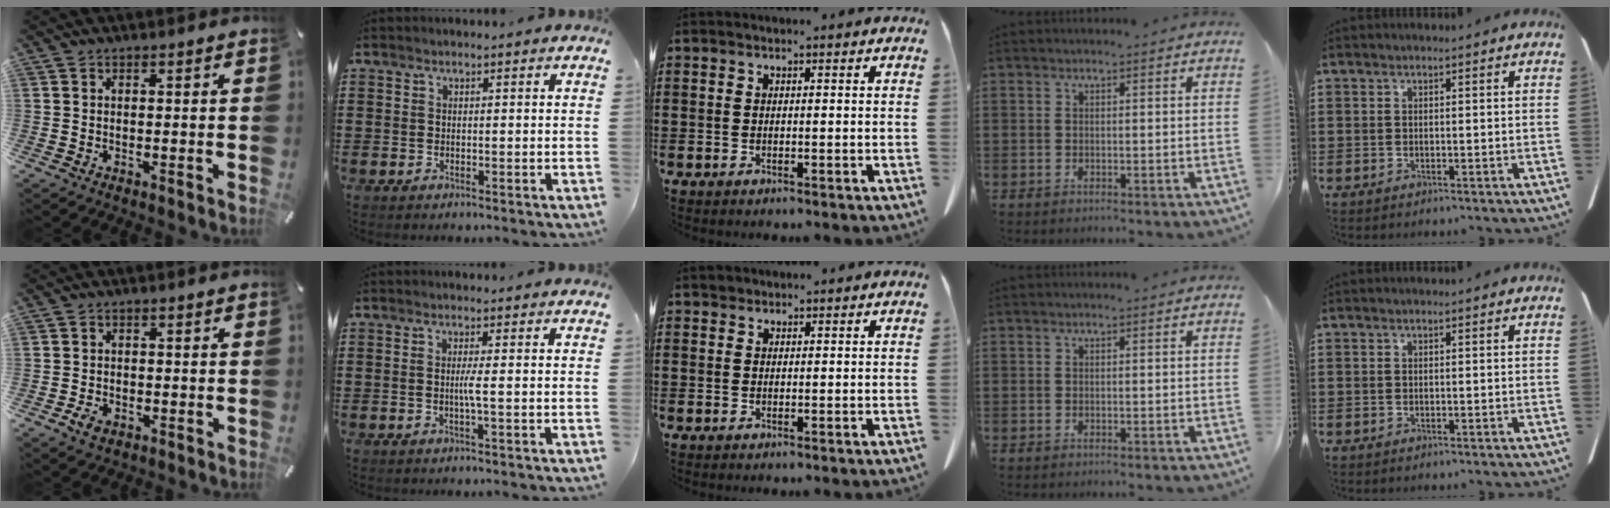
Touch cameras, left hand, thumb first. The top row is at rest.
{"thumb": {"total": 2.7, "force": [-1.5, 1.9, 1.3], "torque": [-0.030, 0.004, -0.029]}, "index": {"total": 2.1, "force": [-0.3, -0.4, 2.0], "torque": [-0.038, -0.006, -0.009]}, "middle": {"total": 0.6, "force": [0.6, 0.3, 0.0], "torque": [-0.002, 0.001, 0.011]}}